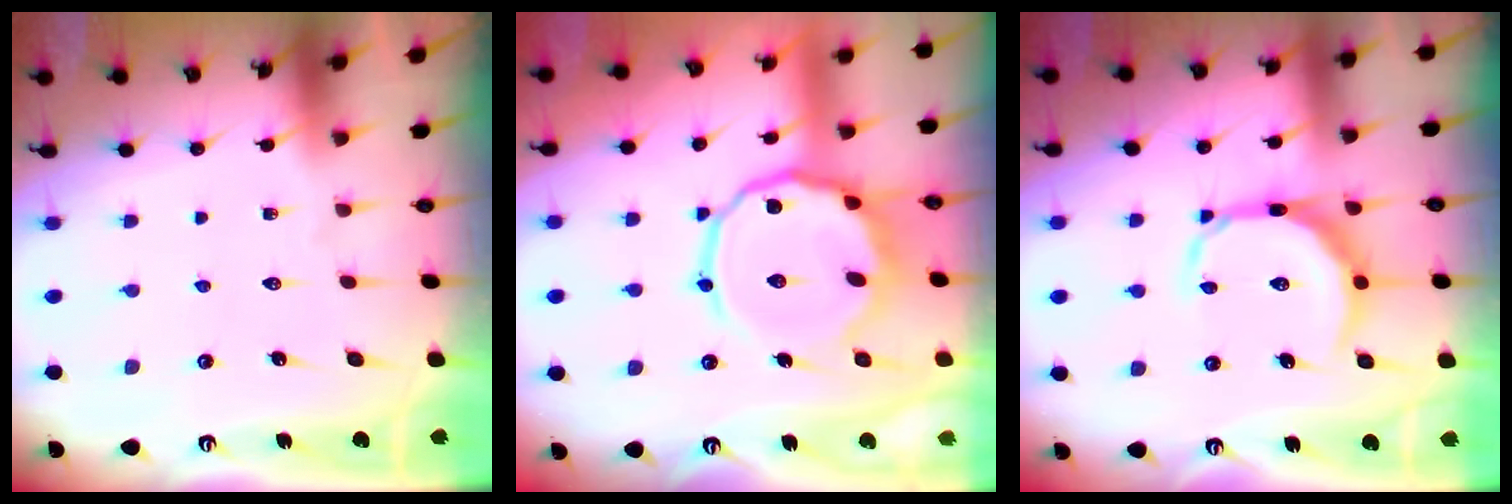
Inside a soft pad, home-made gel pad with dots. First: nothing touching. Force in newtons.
{"total": 14.2, "press": 14.0, "slide": 2.0}
{"total": 11.6, "press": 11.6, "slide": 0.4}